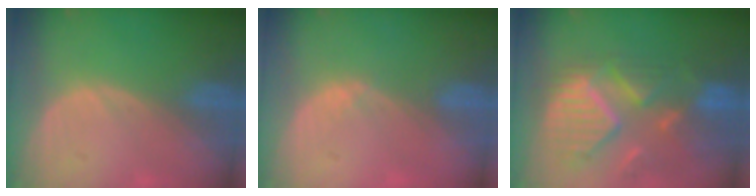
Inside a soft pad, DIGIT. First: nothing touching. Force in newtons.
{"total": 1.0, "press": 0.8, "slide": 0.6}
{"total": 12.2, "press": 10.5, "slide": 6.2}